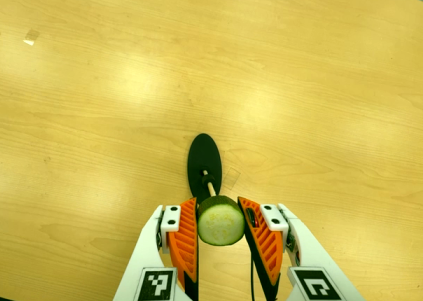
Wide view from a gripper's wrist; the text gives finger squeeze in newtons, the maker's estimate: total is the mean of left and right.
{"total": 10.0, "left": 9.0, "right": 11.0}